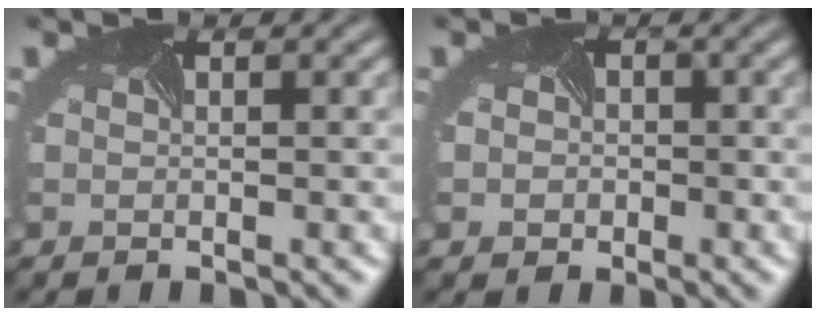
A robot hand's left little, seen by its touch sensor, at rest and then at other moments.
{"total": 3.1, "force": [-0.2, 2.7, 1.5], "torque": [-0.013, 0.001, -0.010]}